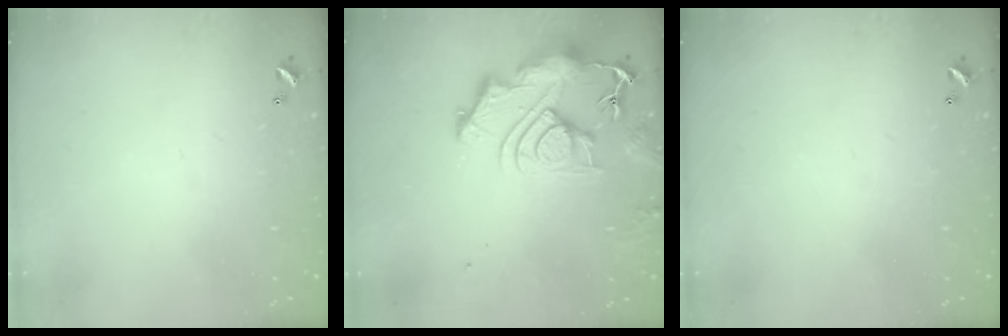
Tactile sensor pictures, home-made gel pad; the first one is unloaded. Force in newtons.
{"total": 12.2, "press": 12.1, "slide": 1.4}
{"total": 0.0}